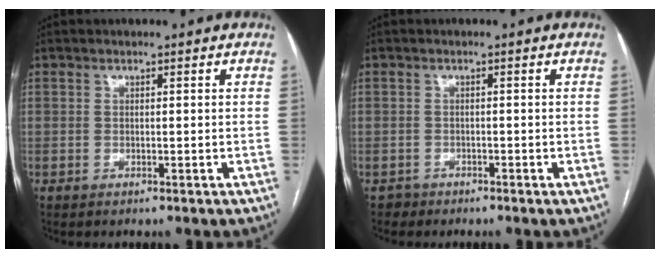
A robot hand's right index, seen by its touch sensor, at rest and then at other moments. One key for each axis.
{"total": 1.4, "fx": -1.0, "fy": 0.9, "fz": -0.5, "tx": 0.009, "ty": 0.005, "tz": -0.022}